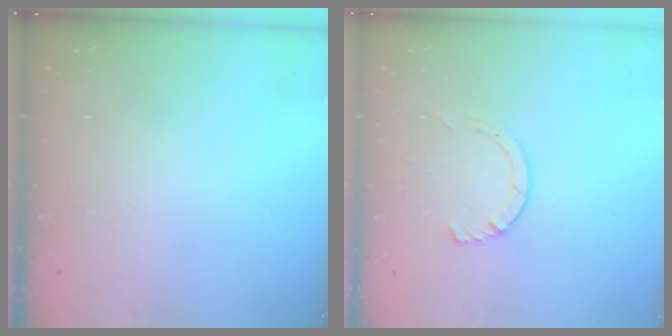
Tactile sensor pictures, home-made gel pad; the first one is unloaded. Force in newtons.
{"total": 3.6, "press": 3.6, "slide": 0.5}